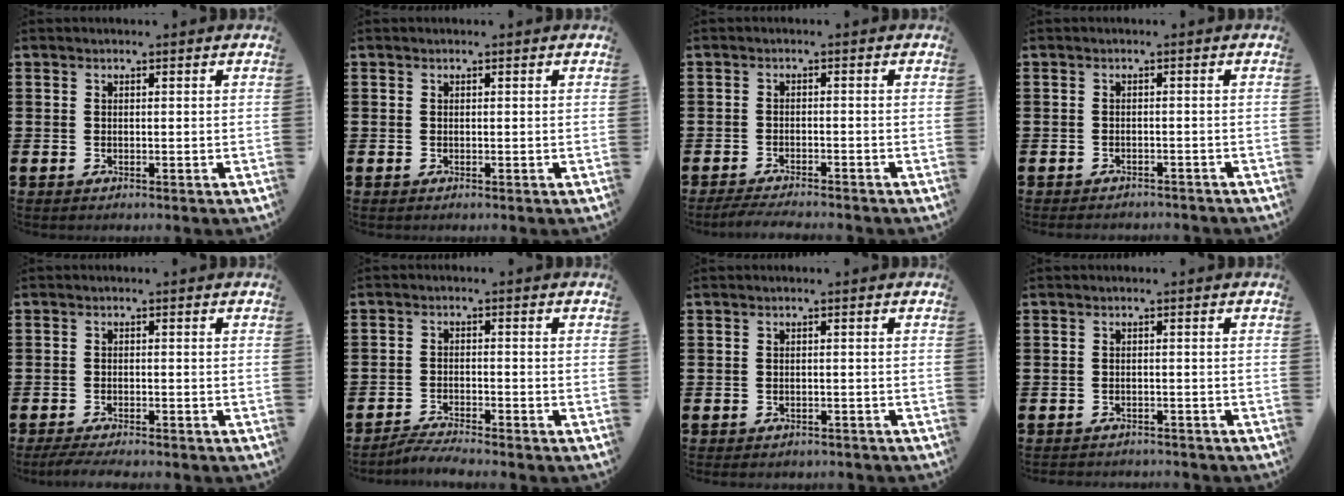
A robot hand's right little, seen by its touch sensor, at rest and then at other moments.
{"total": 0.0}
{"total": 2.0, "force": [-1.9, 0.0, 0.5], "torque": [-0.009, 0.005, -0.038]}
{"total": 1.1, "force": [-1.1, 0.0, 0.0], "torque": [-0.003, 0.001, -0.023]}
{"total": 1.7, "force": [-1.6, 0.1, 0.7], "torque": [-0.013, 0.002, -0.030]}
{"total": 2.5, "force": [-2.4, -0.2, 0.3], "torque": [-0.007, 0.003, -0.050]}
{"total": 0.8, "force": [-0.7, 0.1, 0.0], "torque": [-0.004, -0.002, -0.016]}
{"total": 1.2, "force": [-1.2, 0.0, -0.1], "torque": [-0.001, 0.002, -0.025]}